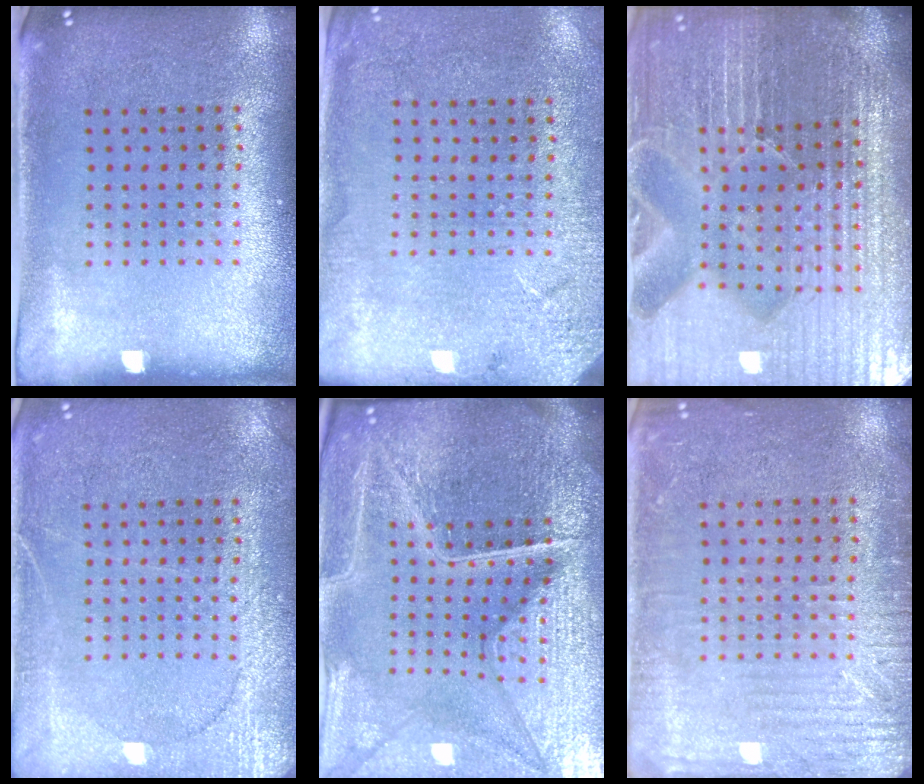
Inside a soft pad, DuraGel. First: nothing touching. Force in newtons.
{"total": 2.6, "press": 2.5, "slide": 0.7}
{"total": 7.0, "press": 6.2, "slide": 3.4}
{"total": 4.3, "press": 4.3, "slide": 0.6}
{"total": 7.0, "press": 6.1, "slide": 3.3}
{"total": 3.9, "press": 3.8, "slide": 0.4}